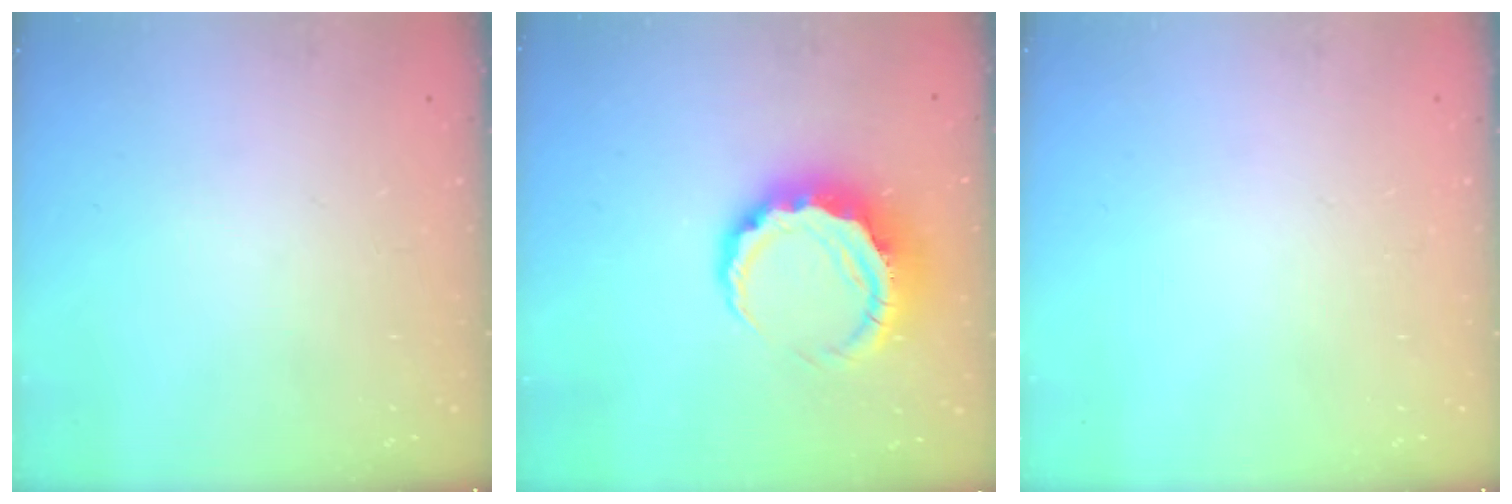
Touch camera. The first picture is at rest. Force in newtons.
{"total": 9.0, "press": 8.9, "slide": 1.8}
{"total": 0.0}